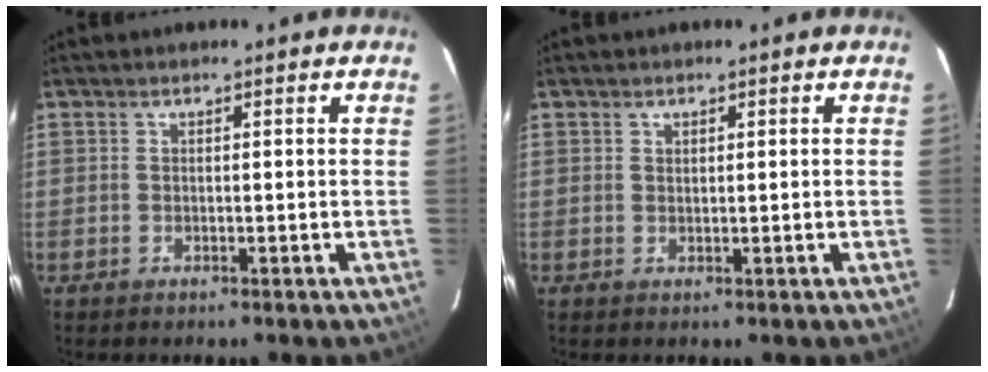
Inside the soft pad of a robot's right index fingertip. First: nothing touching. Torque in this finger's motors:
{"motor_torque": [-0.21, -0.03, -0.05, 0.00]}